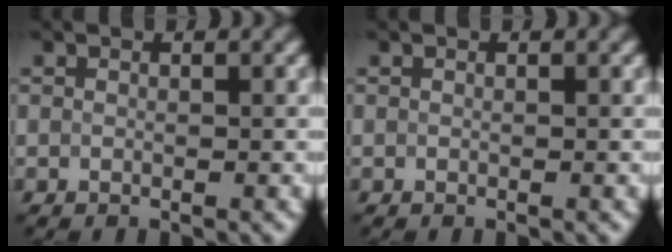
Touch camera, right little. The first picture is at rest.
{"total": 0.0}